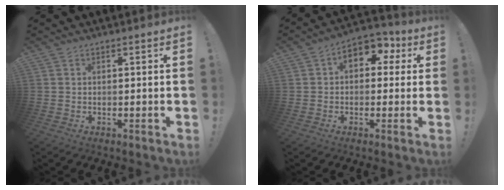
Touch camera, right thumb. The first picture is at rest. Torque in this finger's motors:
{"motor_torque": [0.90, 1.72, 0.44, -0.30, -0.01]}